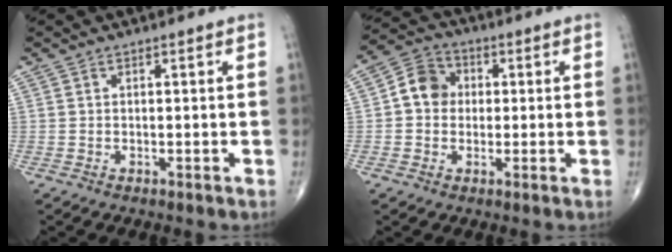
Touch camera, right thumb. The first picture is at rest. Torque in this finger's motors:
{"motor_torque": [0.67, 1.30, 0.39, -0.13, 0.04]}